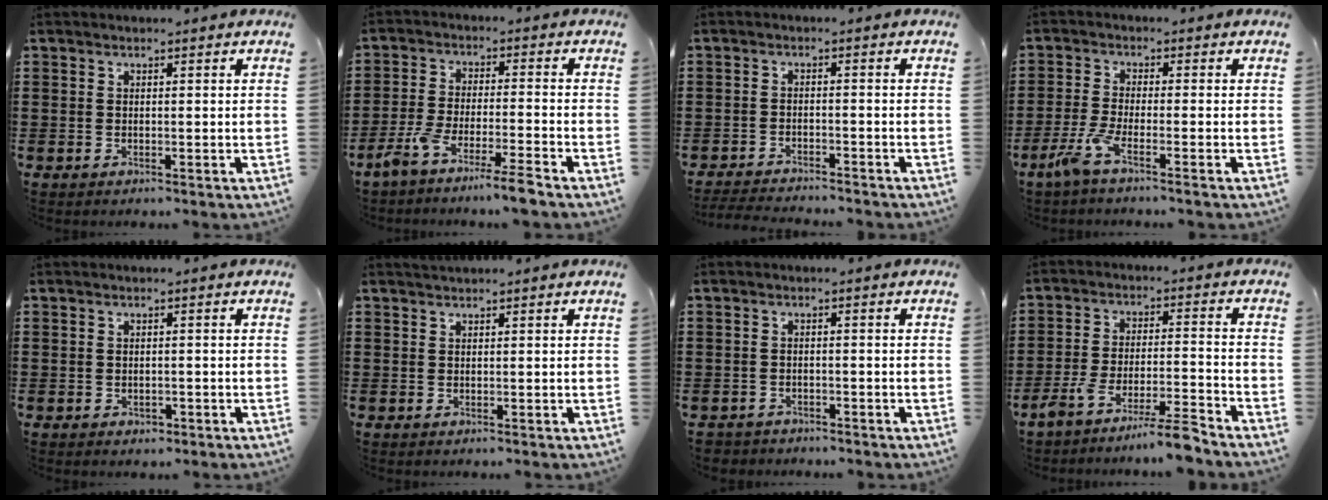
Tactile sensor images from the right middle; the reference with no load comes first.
{"total": 6.4, "force": [-5.5, -0.6, 3.2], "torque": [-0.069, -0.017, -0.107]}
{"total": 3.0, "force": [-3.0, 0.1, 0.3], "torque": [-0.016, -0.005, -0.064]}
{"total": 4.4, "force": [-2.8, 0.3, 3.4], "torque": [-0.085, -0.012, -0.056]}
{"total": 0.6, "force": [-0.3, 0.5, 0.2], "torque": [-0.007, -0.001, -0.005]}
{"total": 0.8, "force": [0.7, -0.1, 0.4], "torque": [-0.007, 0.000, 0.014]}
{"total": 1.6, "force": [-1.6, 0.4, -0.1], "torque": [-0.005, -0.002, -0.035]}
{"total": 7.5, "force": [-6.7, -0.3, 3.3], "torque": [-0.059, -0.007, -0.128]}